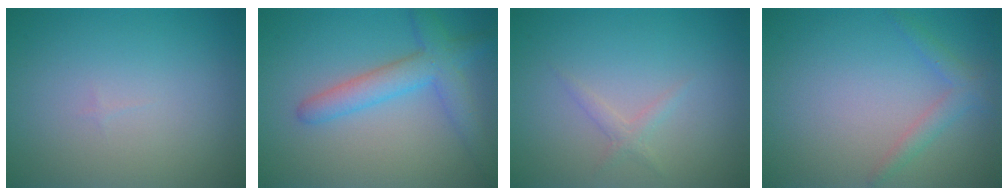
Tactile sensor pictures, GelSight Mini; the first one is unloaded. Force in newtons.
{"total": 4.3, "press": 4.3, "slide": 0.3}
{"total": 1.1, "press": 1.1, "slide": 0.0}
{"total": 1.8, "press": 1.8, "slide": 0.1}